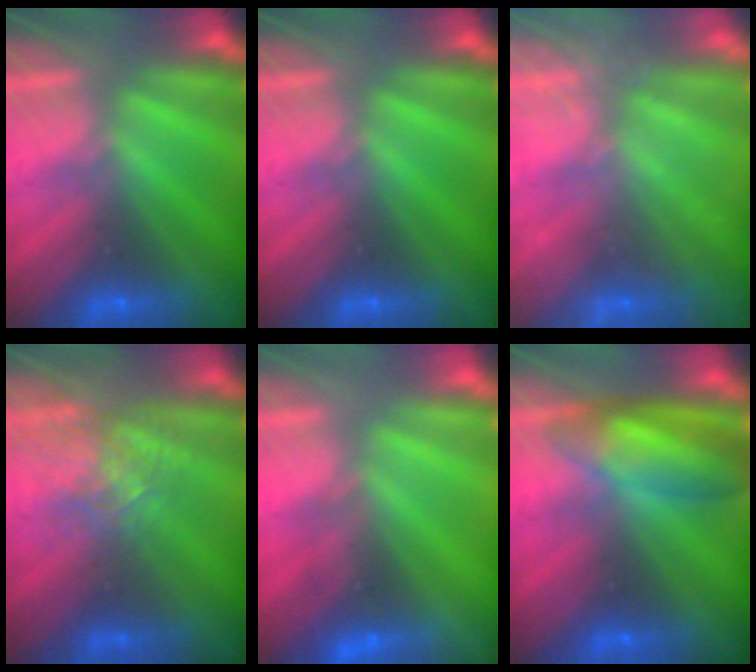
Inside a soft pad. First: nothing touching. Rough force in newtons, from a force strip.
{"total": 0.0}
{"total": 2.4}
{"total": 2.6}
{"total": 2.3}
{"total": 7.8}